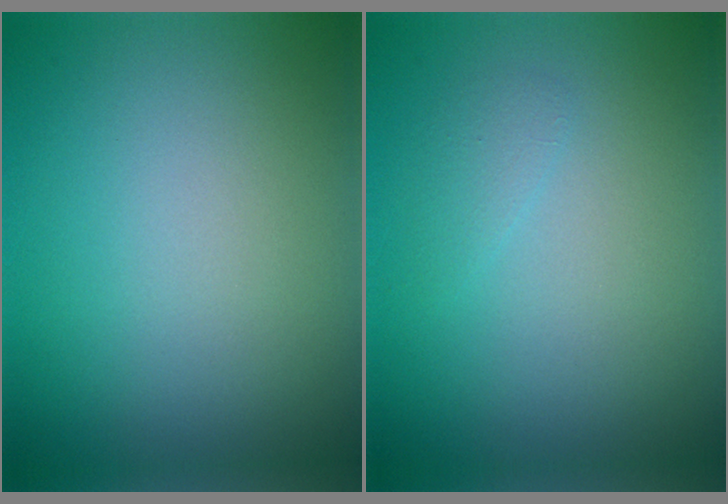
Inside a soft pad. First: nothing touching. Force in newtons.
{"total": 0.9, "press": 0.9, "slide": 0.1}